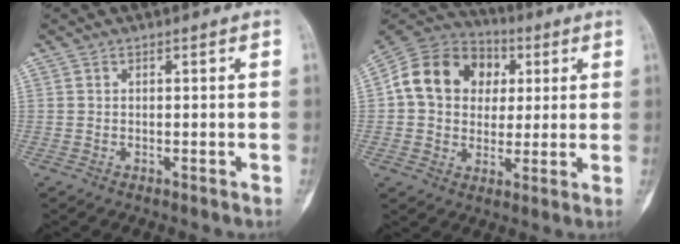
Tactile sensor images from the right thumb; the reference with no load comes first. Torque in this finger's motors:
{"motor_torque": [-0.14, 0.78, 0.65, -0.39, 0.09]}